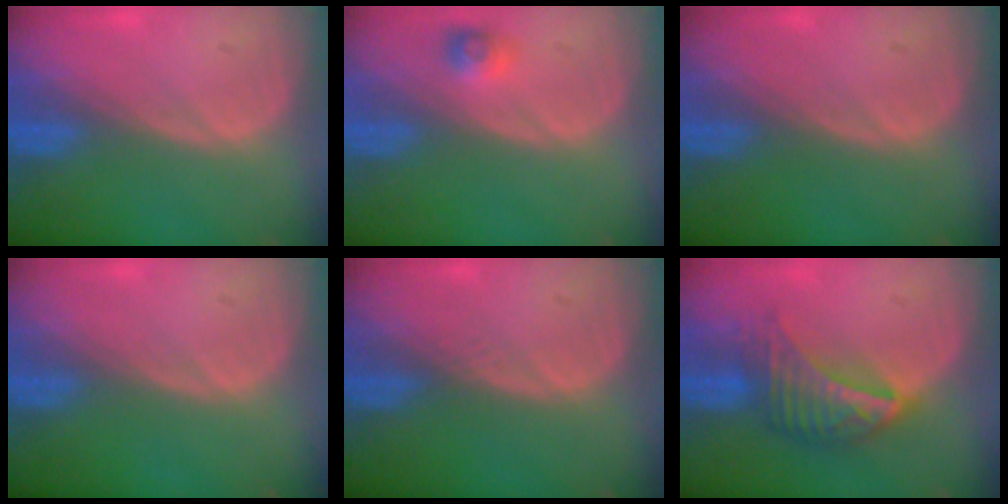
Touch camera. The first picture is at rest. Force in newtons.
{"total": 2.5, "press": 2.3, "slide": 1.0}
{"total": 0.0}
{"total": 0.0}
{"total": 0.6, "press": 0.6, "slide": 0.0}
{"total": 7.4, "press": 6.5, "slide": 3.6}